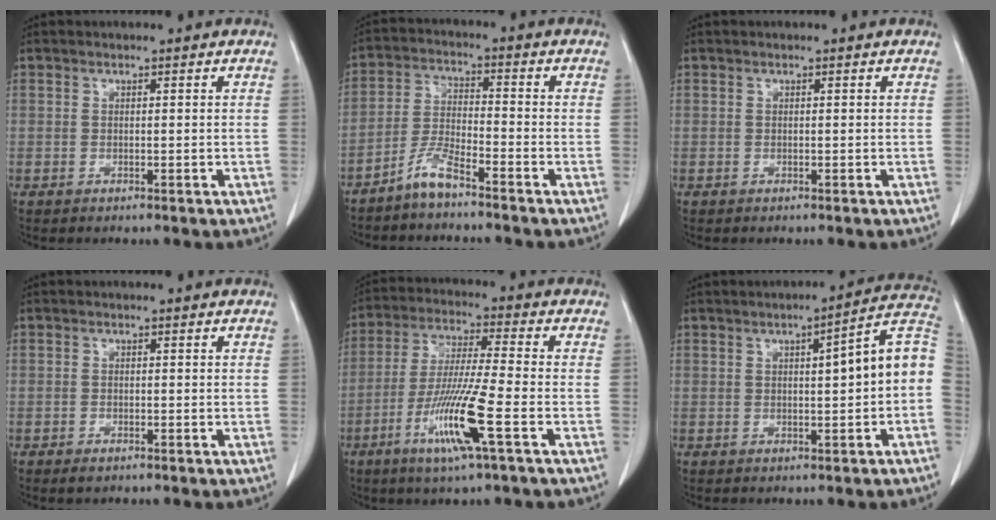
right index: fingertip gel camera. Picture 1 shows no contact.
{"total": 5.2, "force": [-4.3, 0.5, 2.9], "torque": [-0.067, -0.008, -0.089]}
{"total": 0.0}
{"total": 1.1, "force": [-0.8, 0.5, 0.6], "torque": [-0.014, -0.002, -0.009]}
{"total": 12.1, "force": [-4.9, -0.5, 11.0], "torque": [-0.220, -0.022, -0.096]}
{"total": 9.3, "force": [0.3, 0.9, 9.3], "torque": [-0.119, 0.027, -0.001]}